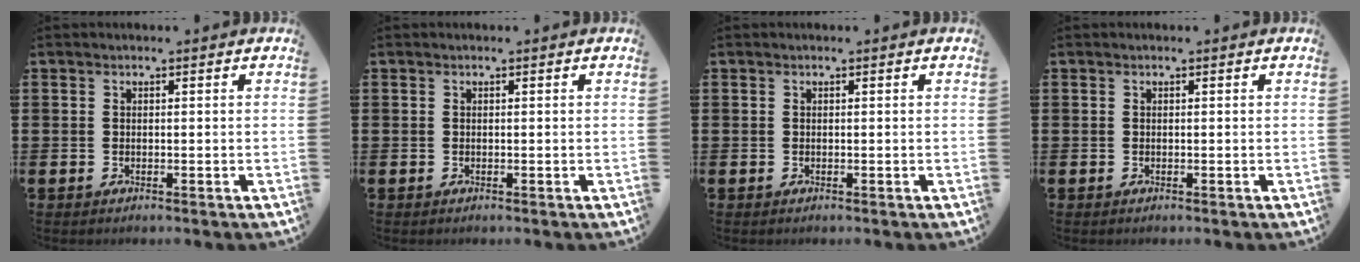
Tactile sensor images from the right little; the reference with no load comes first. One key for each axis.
{"total": 0.0}
{"total": 0.0}
{"total": 0.0}